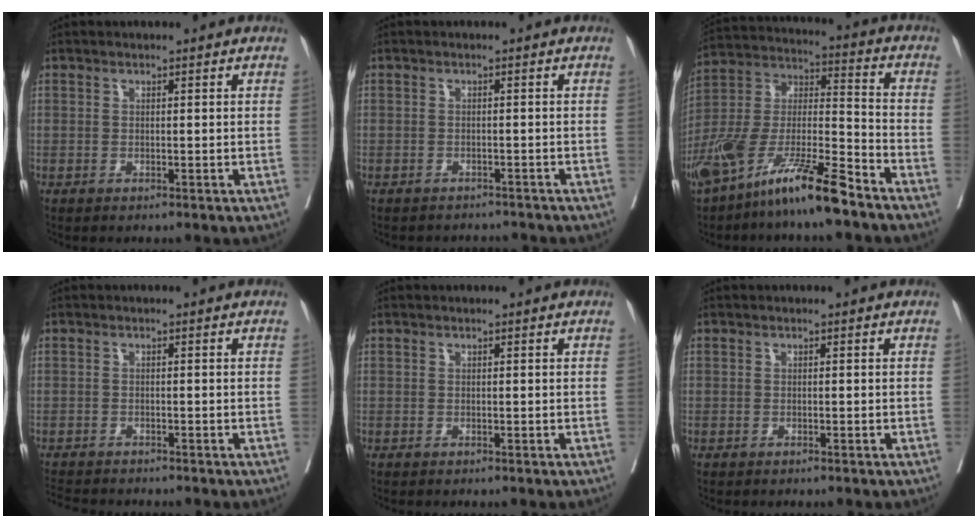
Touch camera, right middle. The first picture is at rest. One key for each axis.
{"total": 4.1, "fx": -3.8, "fy": 1.4, "fz": -0.3, "tx": 0.011, "ty": -0.003, "tz": -0.051}
{"total": 16.4, "fx": -11.7, "fy": 1.7, "fz": 11.4, "tx": -0.242, "ty": -0.018, "tz": -0.221}
{"total": 4.6, "fx": -4.4, "fy": 0.6, "fz": 1.3, "tx": -0.016, "ty": -0.012, "tz": -0.072}
{"total": 0.0}
{"total": 0.0}